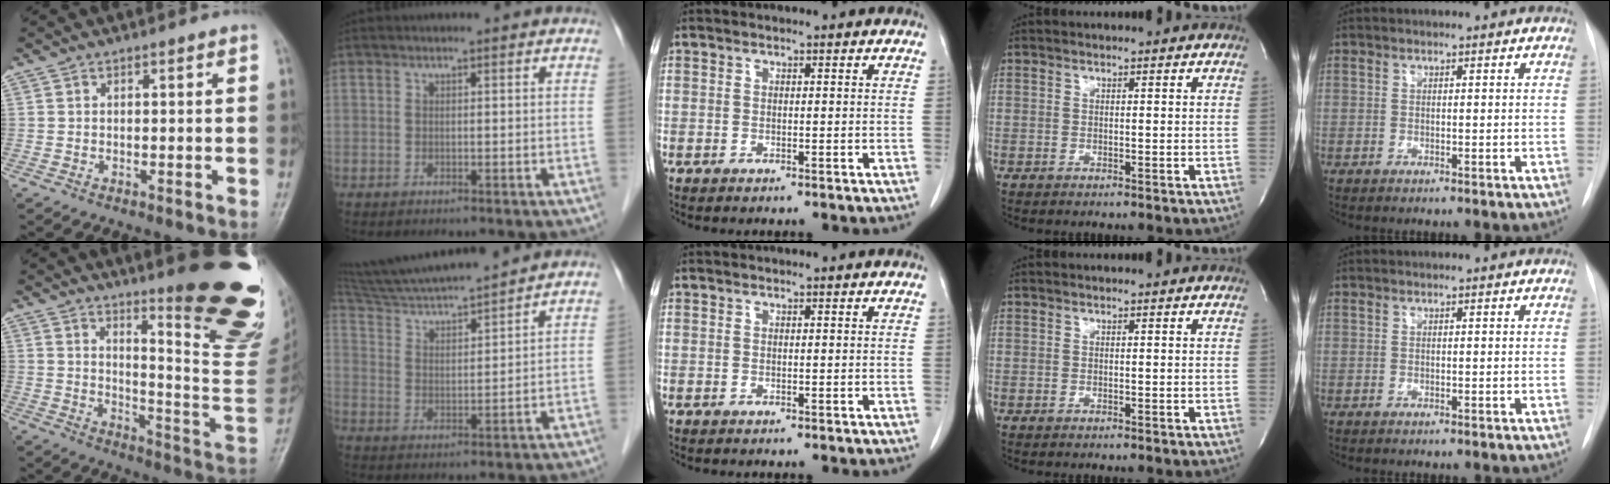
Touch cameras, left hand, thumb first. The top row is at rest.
{"thumb": {"total": 24.3, "force": [14.1, 4.4, 19.3], "torque": [-0.212, -0.102, 0.193]}, "index": {"total": 14.3, "force": [13.2, -0.3, 5.5], "torque": [-0.106, 0.012, 0.226]}}